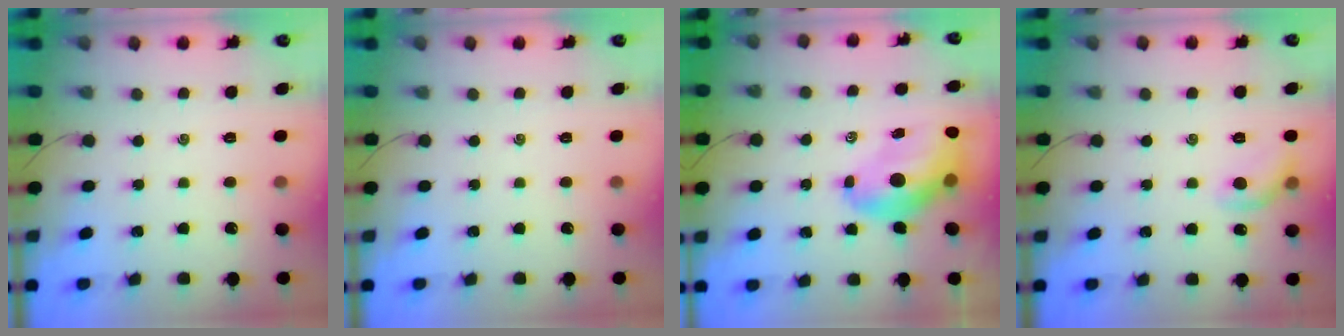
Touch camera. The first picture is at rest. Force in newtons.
{"total": 0.0}
{"total": 10.4, "press": 9.9, "slide": 3.0}
{"total": 8.3, "press": 8.3, "slide": 0.7}